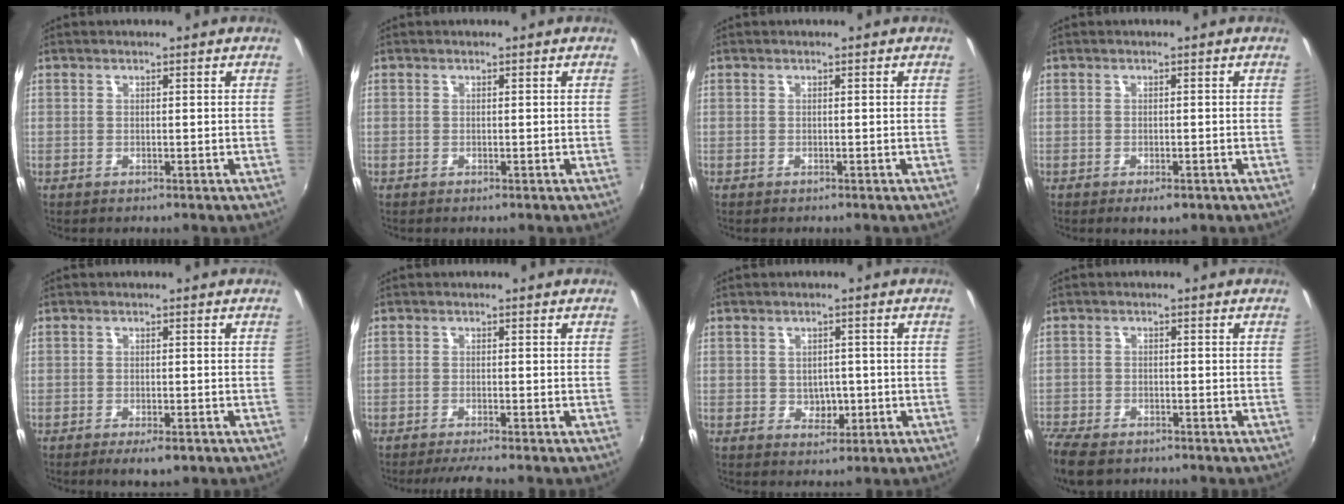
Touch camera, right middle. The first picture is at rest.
{"total": 0.0}
{"total": 0.0}
{"total": 2.9, "force": [-1.7, 1.3, 1.9], "torque": [-0.037, -0.013, -0.025]}
{"total": 3.9, "force": [-2.5, 1.2, 2.7], "torque": [-0.056, -0.016, -0.040]}
{"total": 3.5, "force": [-3.1, -0.5, 1.6], "torque": [-0.038, -0.008, -0.054]}
{"total": 3.7, "force": [-0.5, 3.2, 1.9], "torque": [-0.030, 0.000, -0.003]}
{"total": 8.2, "force": [-6.4, 3.4, 3.7], "torque": [-0.111, -0.033, -0.125]}